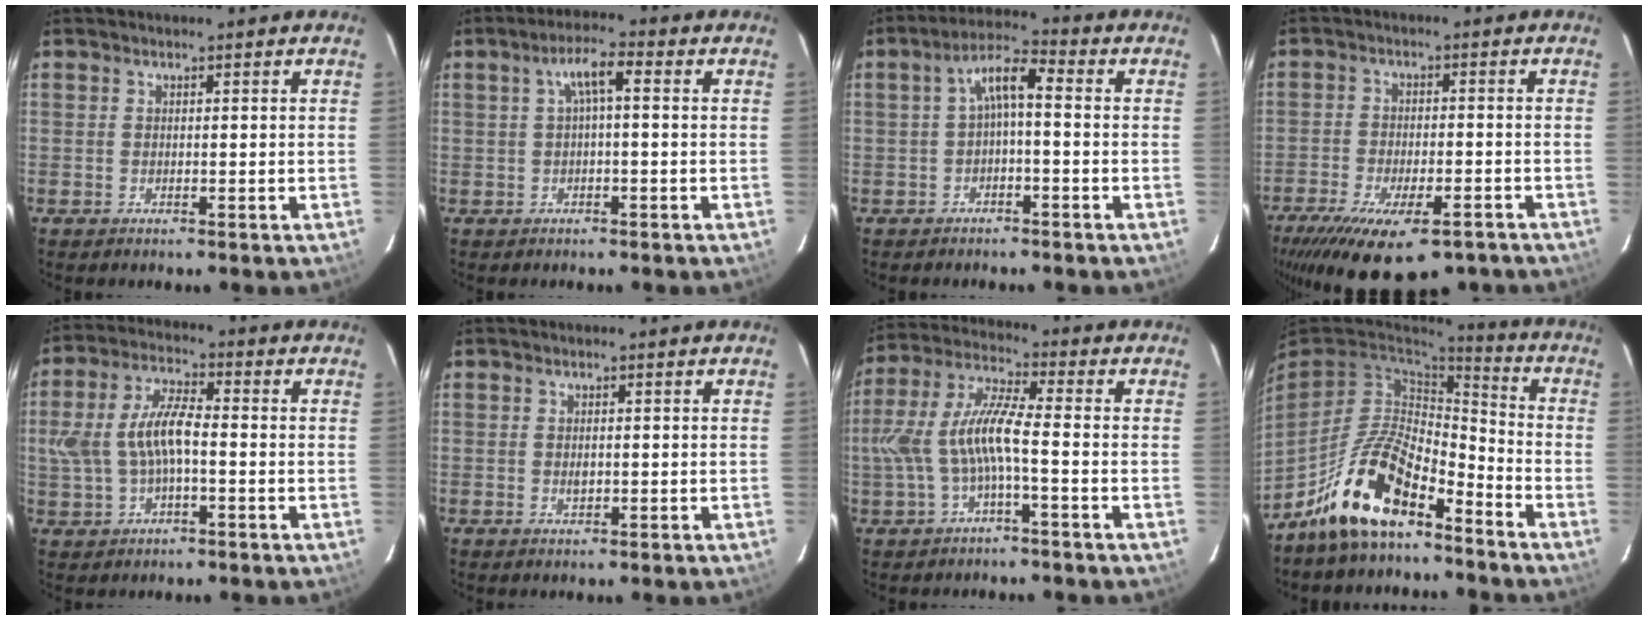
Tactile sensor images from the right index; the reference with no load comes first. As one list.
[{"total": 4.3, "force": [0.5, 1.0, 4.2], "torque": [-0.080, 0.015, 0.013]}, {"total": 5.2, "force": [-0.8, 1.6, 4.9], "torque": [-0.101, 0.020, -0.014]}, {"total": 18.9, "force": [-13.1, 7.0, 11.6], "torque": [-0.231, -0.049, -0.192]}, {"total": 9.7, "force": [-1.0, 4.4, 8.6], "torque": [-0.179, 0.014, -0.012]}, {"total": 1.9, "force": [-0.3, 1.1, 1.6], "torque": [-0.029, 0.001, -0.003]}, {"total": 9.8, "force": [-2.2, 1.9, 9.4], "torque": [-0.203, 0.009, -0.035]}, {"total": 15.1, "force": [-10.2, 5.7, 9.5], "torque": [-0.195, 0.006, -0.188]}]